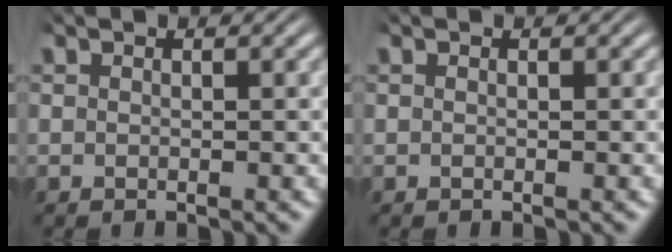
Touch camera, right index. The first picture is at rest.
{"total": 0.0}